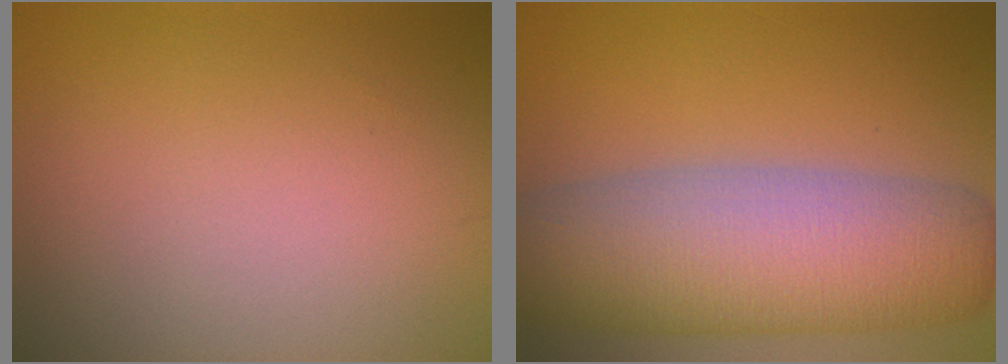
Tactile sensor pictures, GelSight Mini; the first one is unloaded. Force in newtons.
{"total": 11.3, "press": 11.3, "slide": 0.2}